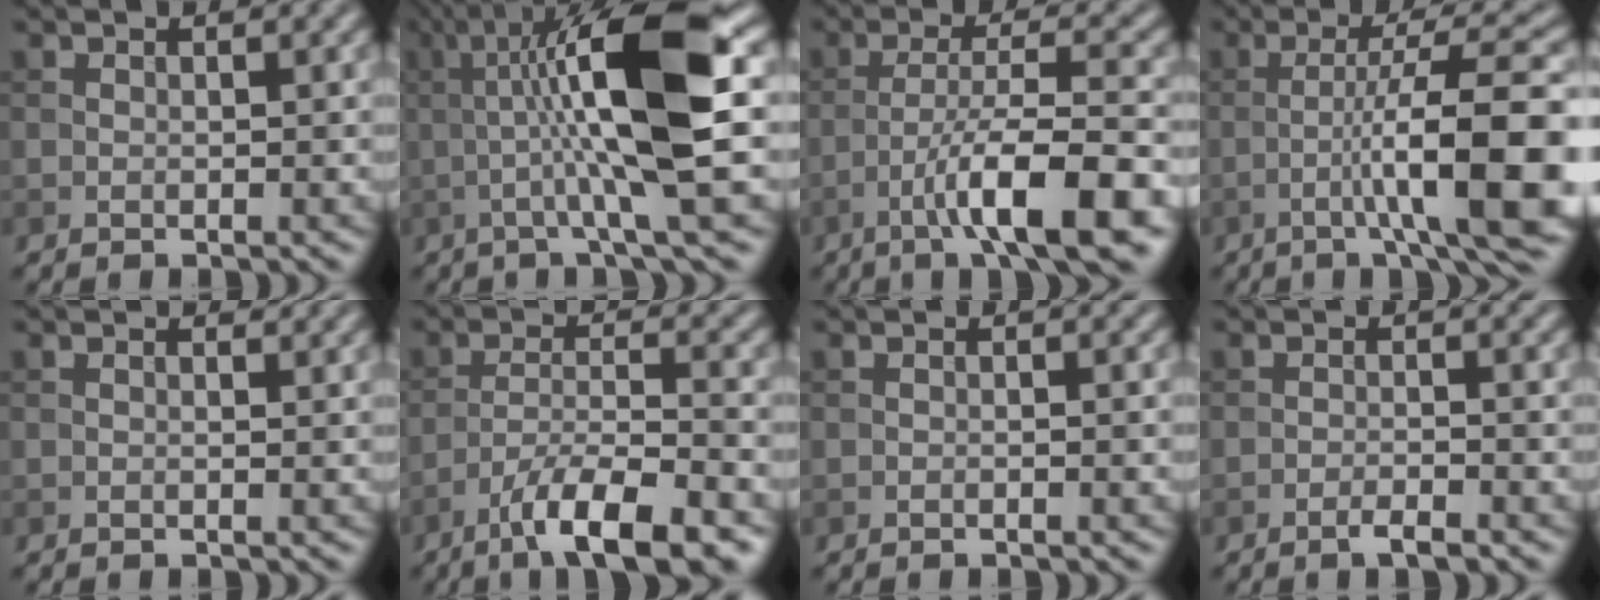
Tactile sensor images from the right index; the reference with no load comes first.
{"total": 11.4, "force": [0.3, 1.9, 11.2], "torque": [-0.178, 0.021, 0.001]}
{"total": 9.4, "force": [-4.6, 1.7, 8.0], "torque": [-0.124, 0.013, -0.075]}
{"total": 11.5, "force": [-2.8, 1.7, 11.0], "torque": [-0.156, 0.023, -0.037]}
{"total": 0.6, "force": [0.5, 0.0, 0.4], "torque": [-0.011, -0.002, 0.003]}
{"total": 8.7, "force": [-5.7, 2.0, 6.2], "torque": [-0.099, 0.003, -0.098]}
{"total": 0.7, "force": [-0.2, 0.1, 0.6], "torque": [-0.008, 0.000, -0.006]}
{"total": 1.7, "force": [-1.1, 0.2, 1.2], "torque": [-0.019, 0.003, -0.023]}